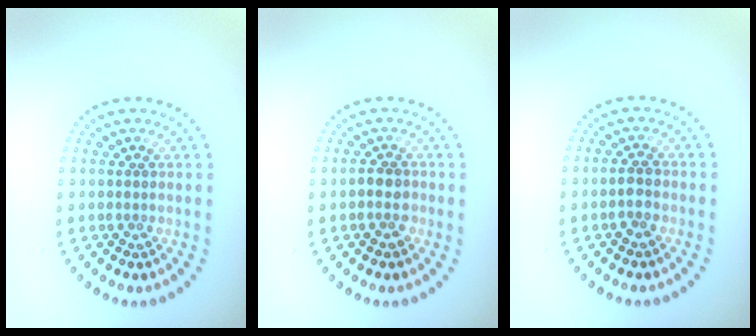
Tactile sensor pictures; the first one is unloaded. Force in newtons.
{"total": 1.7, "press": 1.6, "slide": 0.7}
{"total": 1.5, "press": 1.5, "slide": 0.3}